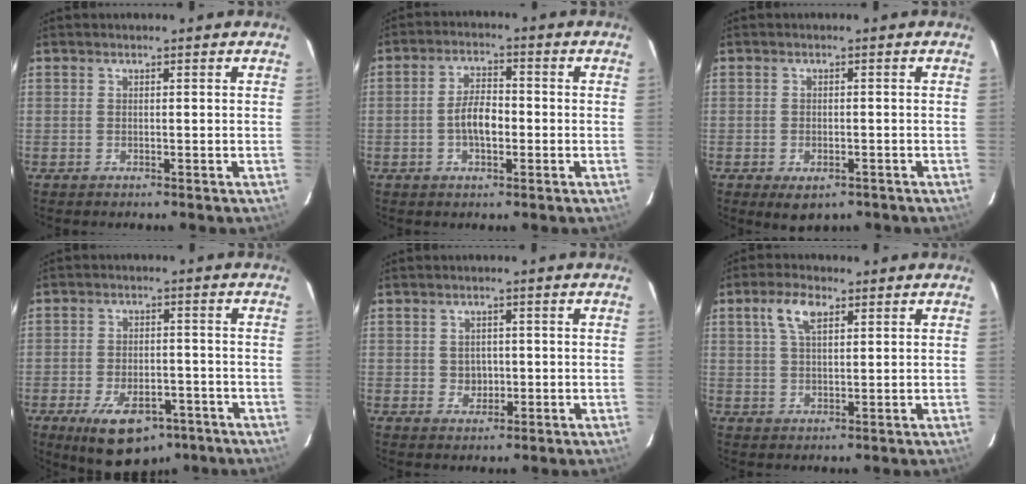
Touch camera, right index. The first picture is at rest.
{"total": 5.5, "force": [-1.2, 2.3, 4.8], "torque": [-0.093, 0.007, -0.020]}
{"total": 4.6, "force": [-2.5, 2.7, 2.7], "torque": [-0.052, -0.012, -0.031]}
{"total": 13.1, "force": [-7.8, 6.8, 8.1], "torque": [-0.158, -0.011, -0.108]}
{"total": 3.0, "force": [-0.3, 2.8, 1.0], "torque": [-0.016, 0.006, 0.002]}
{"total": 5.5, "force": [2.6, 2.2, 4.3], "torque": [-0.083, 0.011, 0.049]}